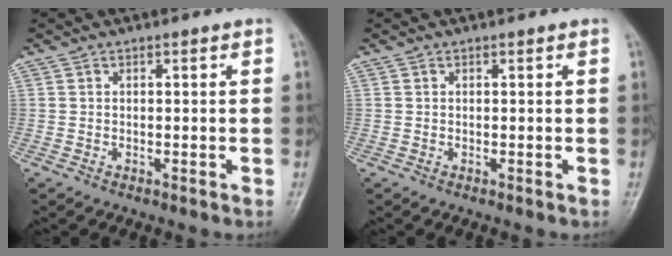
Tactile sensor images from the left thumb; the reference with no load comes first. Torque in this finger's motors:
{"motor_torque": [-0.01, 0.00, -0.01, -0.01, 0.00]}